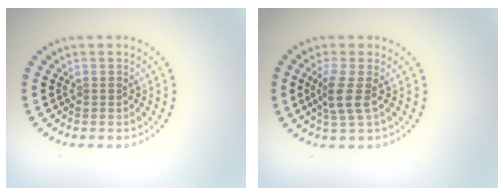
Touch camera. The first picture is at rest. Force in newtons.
{"total": 2.5, "press": 1.9, "slide": 1.6}